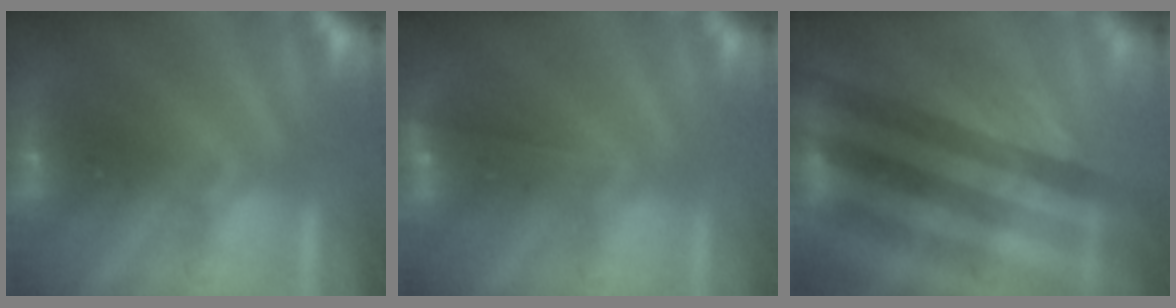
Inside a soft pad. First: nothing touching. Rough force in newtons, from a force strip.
{"total": 1.8}
{"total": 3.7}